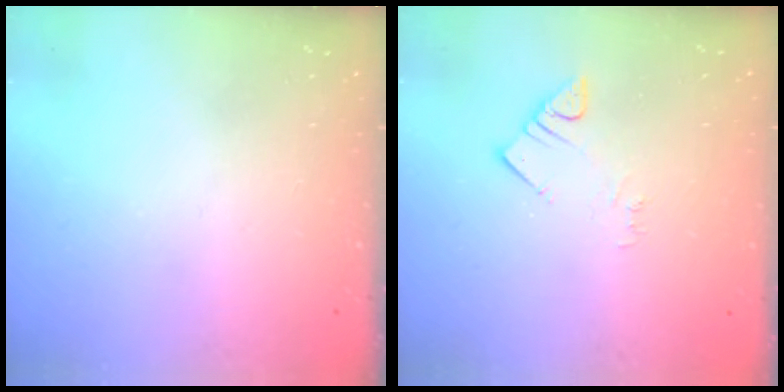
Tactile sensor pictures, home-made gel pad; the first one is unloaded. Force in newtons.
{"total": 2.8, "press": 2.8, "slide": 0.2}